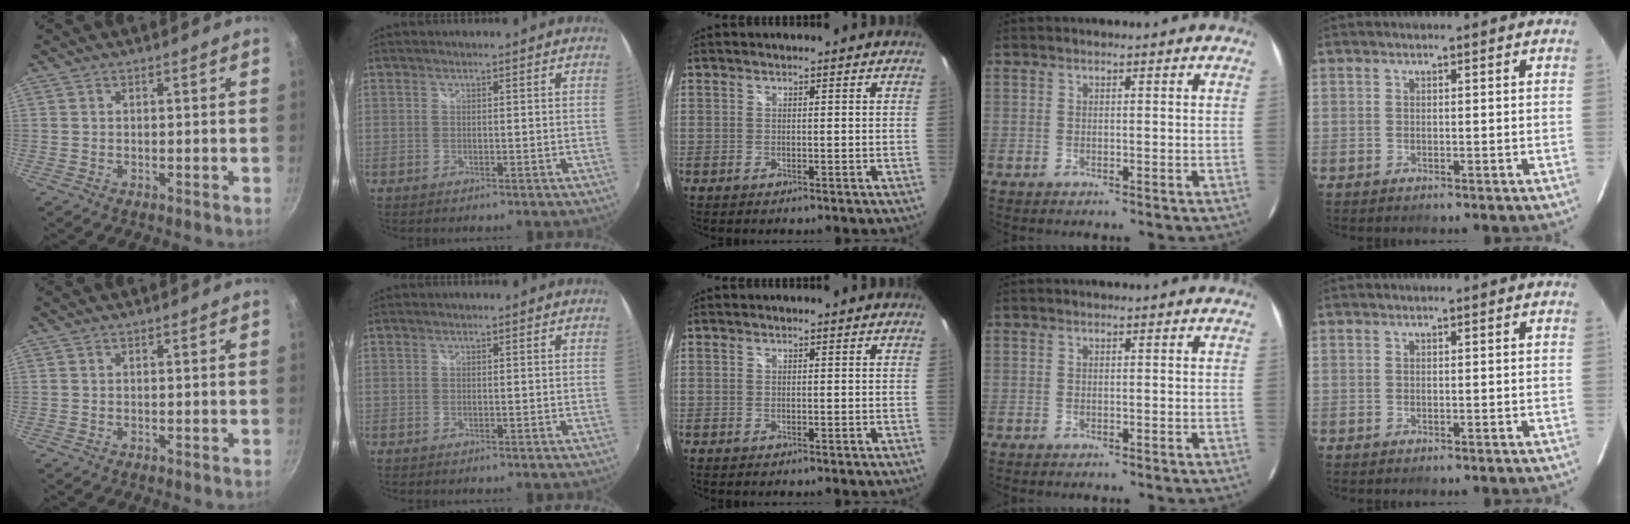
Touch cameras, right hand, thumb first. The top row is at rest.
{}